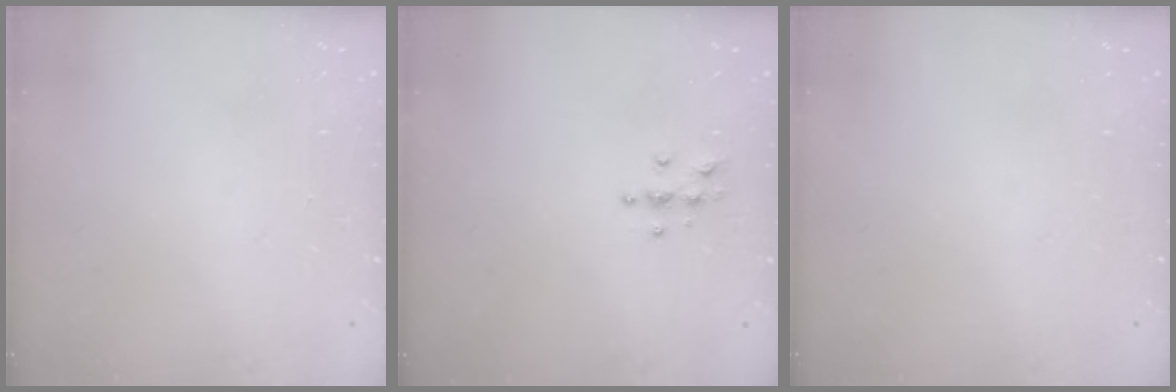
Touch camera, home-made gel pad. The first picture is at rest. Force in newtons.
{"total": 3.9, "press": 3.8, "slide": 0.4}
{"total": 0.0}